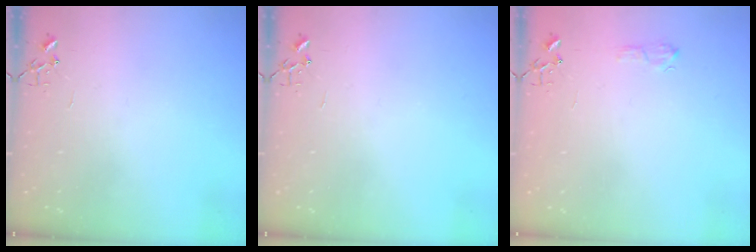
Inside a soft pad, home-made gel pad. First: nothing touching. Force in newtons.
{"total": 0.0}
{"total": 5.5, "press": 5.5, "slide": 0.8}